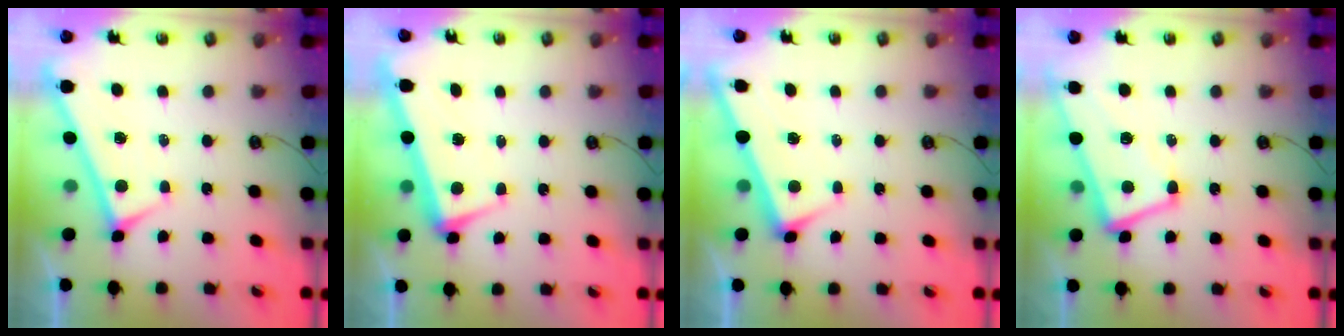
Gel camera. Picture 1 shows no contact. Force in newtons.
{"total": 2.1, "press": 1.8, "slide": 1.1}
{"total": 2.7, "press": 2.7, "slide": 0.2}
{"total": 1.9, "press": 1.7, "slide": 0.9}